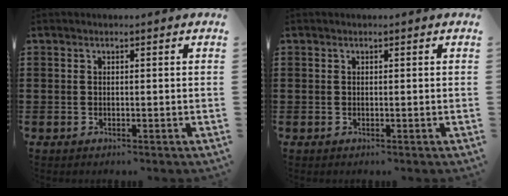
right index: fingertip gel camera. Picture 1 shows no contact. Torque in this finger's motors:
{"motor_torque": [0.00, 0.01, 0.00, 0.00]}